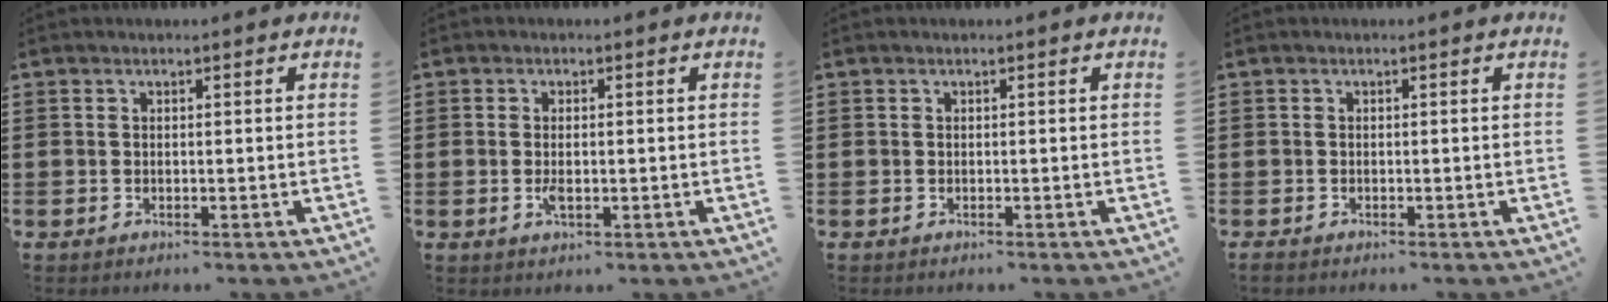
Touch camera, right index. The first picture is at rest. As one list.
[{"total": 2.2, "force": [-0.4, 0.7, 2.0], "torque": [-0.046, -0.006, -0.009]}, {"total": 0.0}, {"total": 0.6, "force": [-0.5, 0.2, 0.1], "torque": [-0.002, -0.001, -0.011]}]